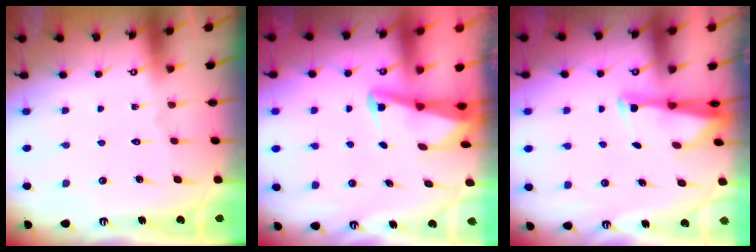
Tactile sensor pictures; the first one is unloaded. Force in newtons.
{"total": 2.7, "press": 2.6, "slide": 0.6}
{"total": 2.9, "press": 2.8, "slide": 0.7}